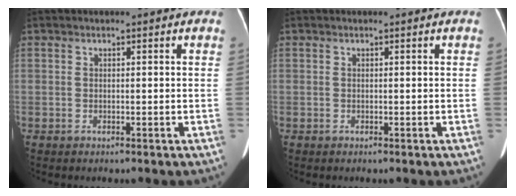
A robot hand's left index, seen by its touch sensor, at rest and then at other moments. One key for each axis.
{"total": 0.0}